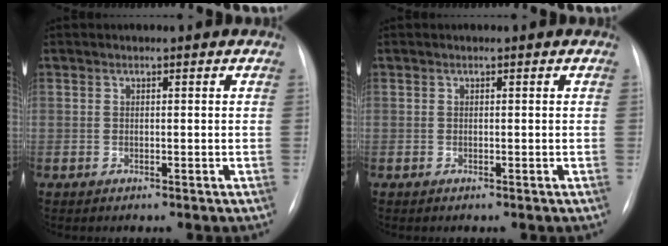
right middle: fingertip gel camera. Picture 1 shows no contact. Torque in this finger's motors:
{"motor_torque": [-0.57, -0.19, -0.05, -0.01]}